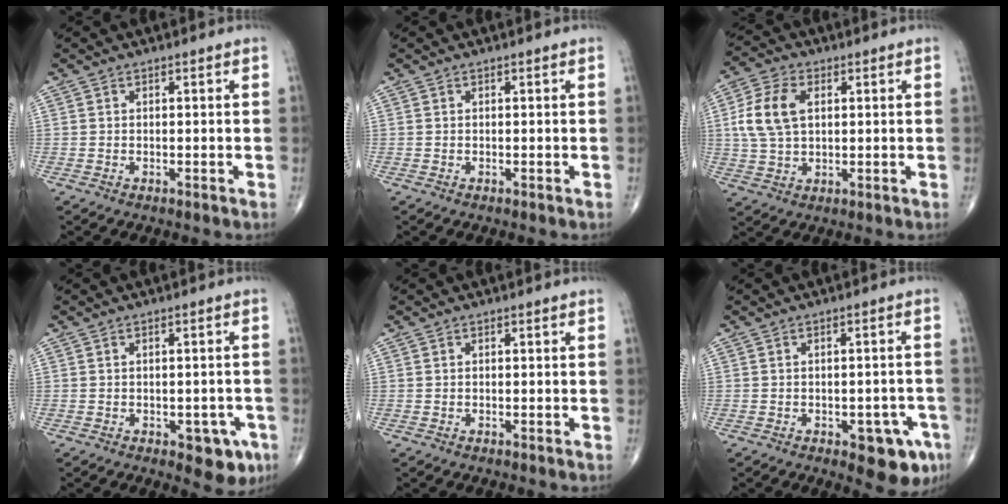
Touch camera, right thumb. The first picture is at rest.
{"total": 0.0}
{"total": 9.5, "force": [1.9, 5.9, 7.3], "torque": [-0.151, 0.006, 0.038]}
{"total": 6.3, "force": [-2.9, 3.3, 4.6], "torque": [-0.028, 0.009, -0.030]}
{"total": 0.0}
{"total": 8.4, "force": [-3.9, 3.7, 6.4], "torque": [-0.052, 0.015, -0.042]}